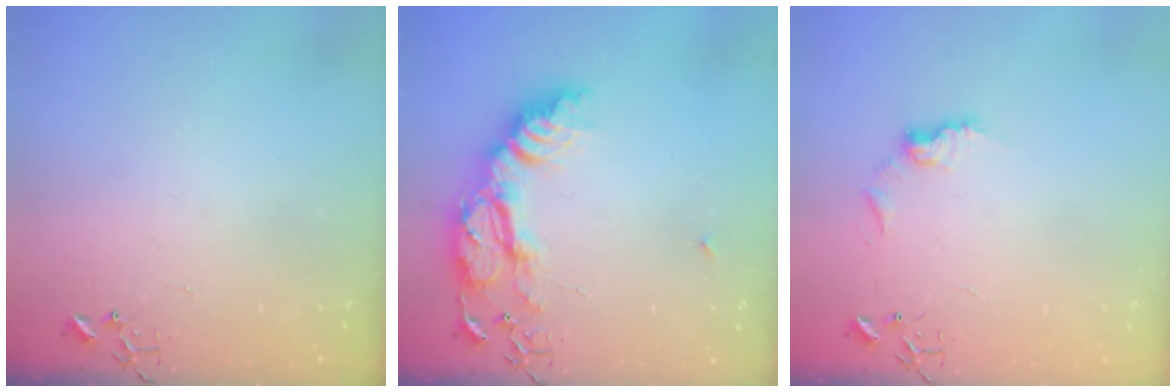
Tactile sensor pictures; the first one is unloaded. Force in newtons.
{"total": 20.7, "press": 20.6, "slide": 1.8}
{"total": 7.8, "press": 7.8, "slide": 0.4}